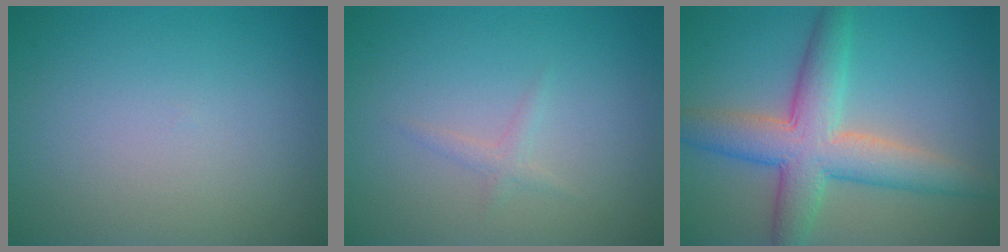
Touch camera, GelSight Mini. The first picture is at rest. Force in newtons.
{"total": 1.0, "press": 1.0, "slide": 0.1}
{"total": 7.2, "press": 7.2, "slide": 0.4}